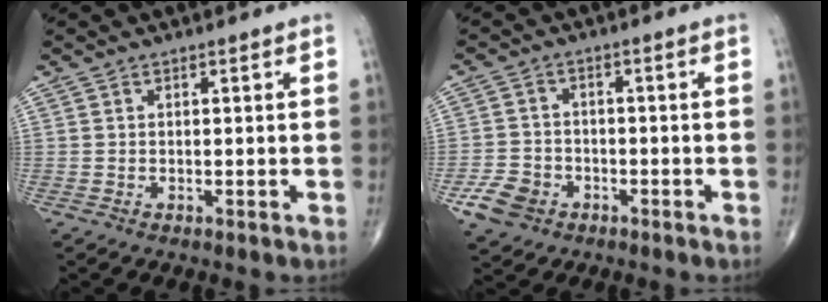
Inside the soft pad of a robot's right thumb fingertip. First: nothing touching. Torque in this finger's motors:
{"motor_torque": [2.73, 2.26, -0.13, -0.31, 0.19]}